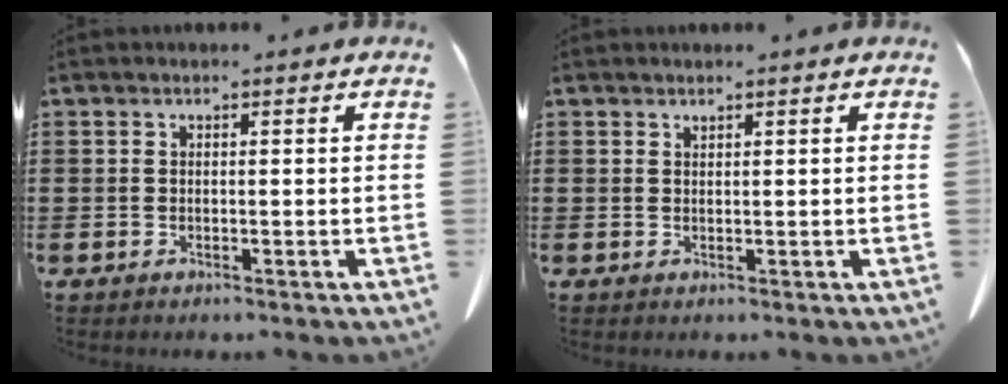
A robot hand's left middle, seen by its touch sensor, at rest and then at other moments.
{"total": 0.5, "force": [0.5, 0.0, 0.0], "torque": [-0.002, -0.002, 0.011]}